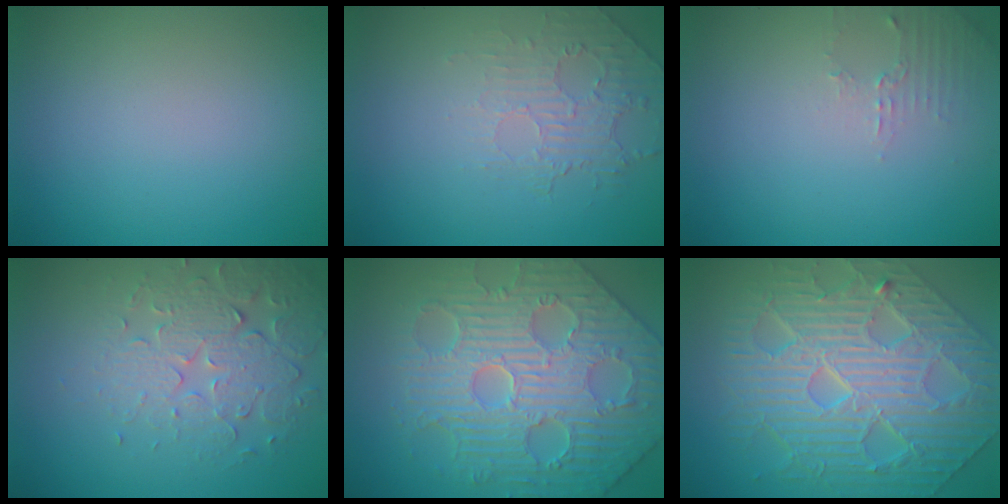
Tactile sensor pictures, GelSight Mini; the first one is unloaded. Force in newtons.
{"total": 2.0, "press": 0.9, "slide": 1.8}
{"total": 1.4, "press": 1.4, "slide": 0.4}
{"total": 4.2, "press": 3.9, "slide": 1.5}
{"total": 7.6, "press": 6.3, "slide": 4.3}
{"total": 10.4, "press": 7.7, "slide": 6.9}